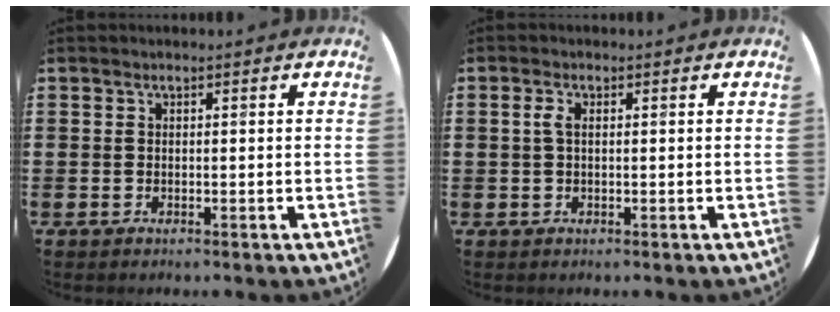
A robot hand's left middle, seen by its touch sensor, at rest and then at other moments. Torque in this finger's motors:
{"motor_torque": [0.20, -0.17, 0.06, 0.07]}